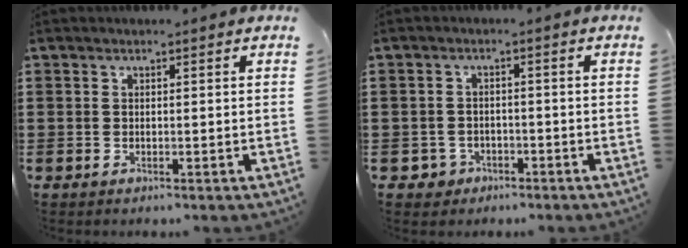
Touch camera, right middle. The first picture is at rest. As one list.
[{"total": 2.3, "force": [-1.7, 1.5, 0.1], "torque": [-0.010, 0.002, -0.039]}]